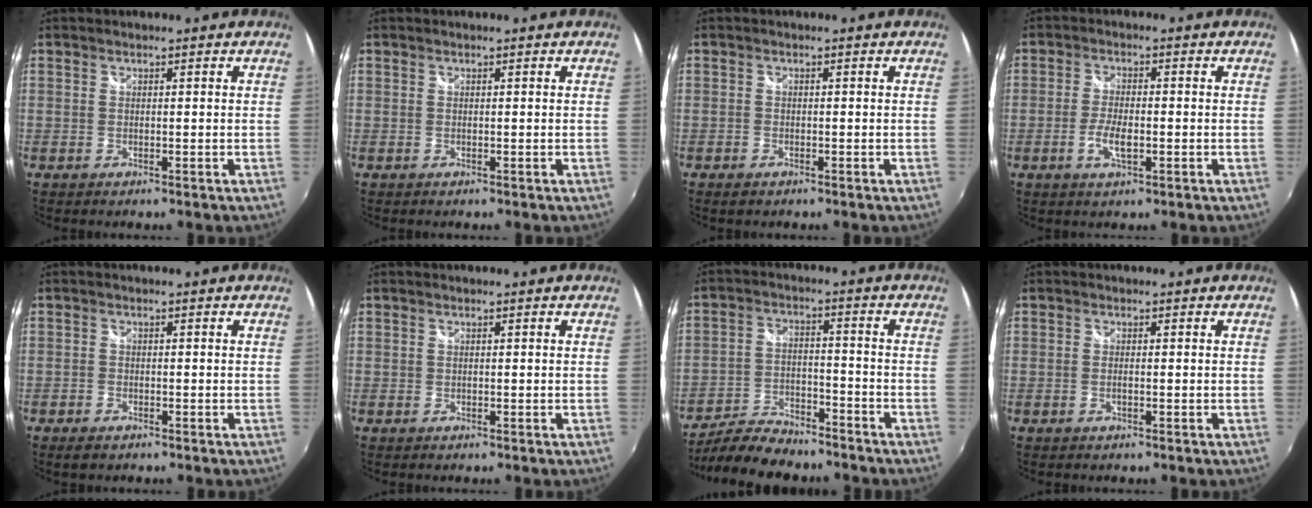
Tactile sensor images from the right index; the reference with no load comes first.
{"total": 0.0}
{"total": 1.3, "force": [-1.0, 0.8, 0.4], "torque": [-0.012, -0.003, -0.019]}
{"total": 4.6, "force": [-1.5, 1.6, 4.1], "torque": [-0.088, -0.003, -0.030]}
{"total": 2.2, "force": [-1.6, 1.2, 1.0], "torque": [-0.027, -0.005, -0.031]}
{"total": 0.0}
{"total": 12.8, "force": [-11.1, 3.9, 5.1], "torque": [-0.125, -0.011, -0.186]}
{"total": 0.8, "force": [-0.2, 0.2, 0.7], "torque": [-0.017, 0.000, -0.005]}